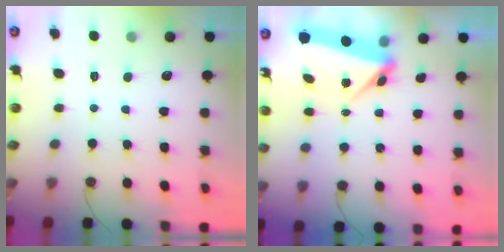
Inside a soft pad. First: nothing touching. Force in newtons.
{"total": 5.4, "press": 5.4, "slide": 0.4}